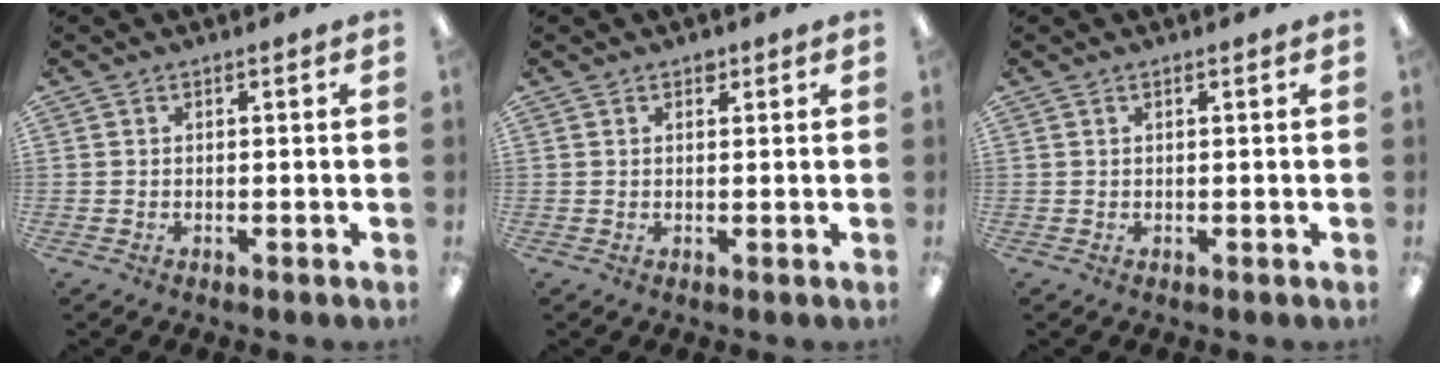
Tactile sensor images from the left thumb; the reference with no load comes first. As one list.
[{"total": 1.5, "force": [1.1, 0.8, 0.6], "torque": [0.004, -0.006, 0.016]}, {"total": 0.0}]